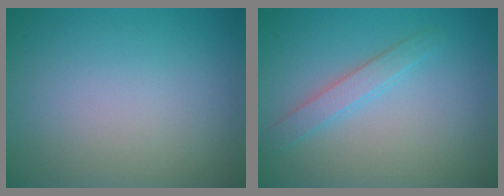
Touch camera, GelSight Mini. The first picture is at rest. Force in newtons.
{"total": 2.0, "press": 2.0, "slide": 0.1}